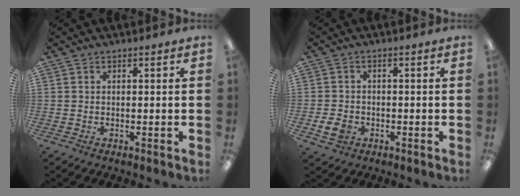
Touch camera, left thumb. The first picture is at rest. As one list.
[{"total": 4.0, "force": [-1.6, 2.9, 2.2], "torque": [-0.046, 0.003, -0.029]}]